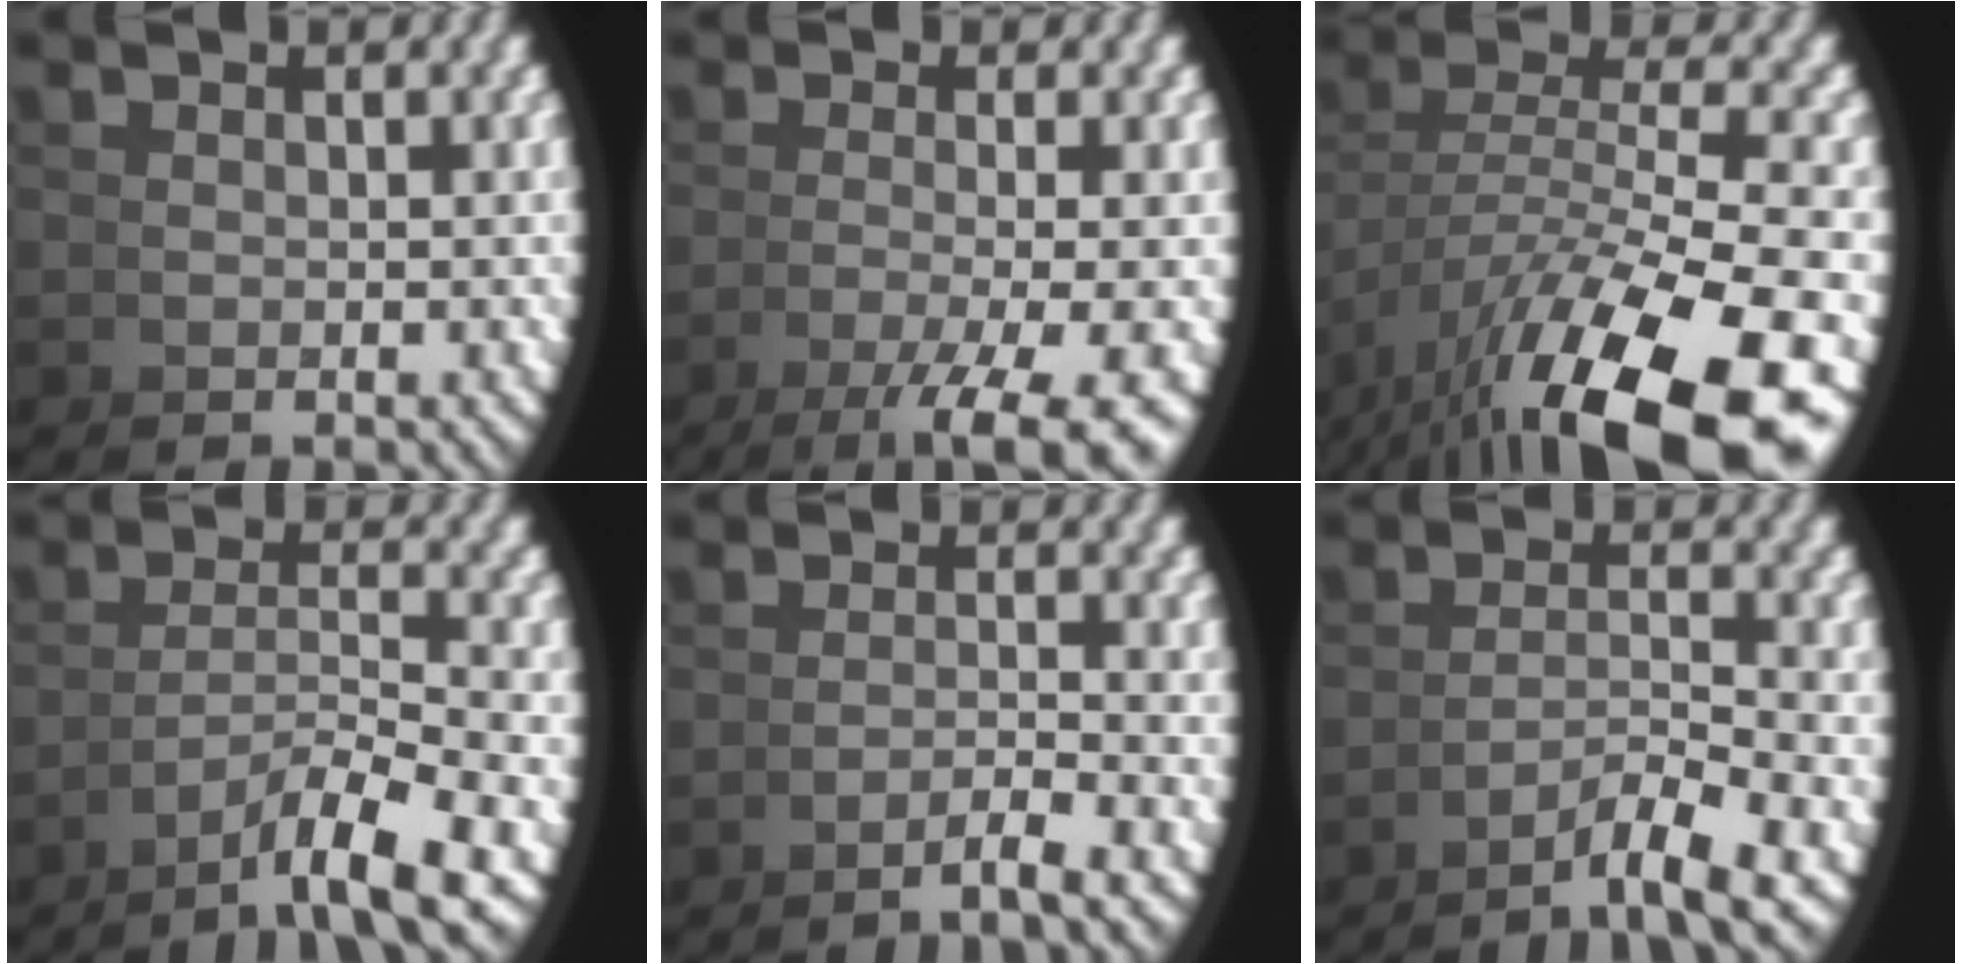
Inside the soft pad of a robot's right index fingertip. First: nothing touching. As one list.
[{"total": 6.9, "force": [-3.5, 1.9, 5.7], "torque": [-0.078, -0.018, -0.040]}, {"total": 10.6, "force": [-3.5, 4.7, 8.8], "torque": [-0.154, -0.030, -0.029]}, {"total": 6.6, "force": [-3.1, 2.3, 5.3], "torque": [-0.072, -0.012, -0.042]}, {"total": 2.4, "force": [-1.7, -0.7, 1.6], "torque": [-0.015, 0.010, -0.036]}, {"total": 5.1, "force": [-2.9, 1.3, 4.0], "torque": [-0.054, -0.004, -0.044]}]